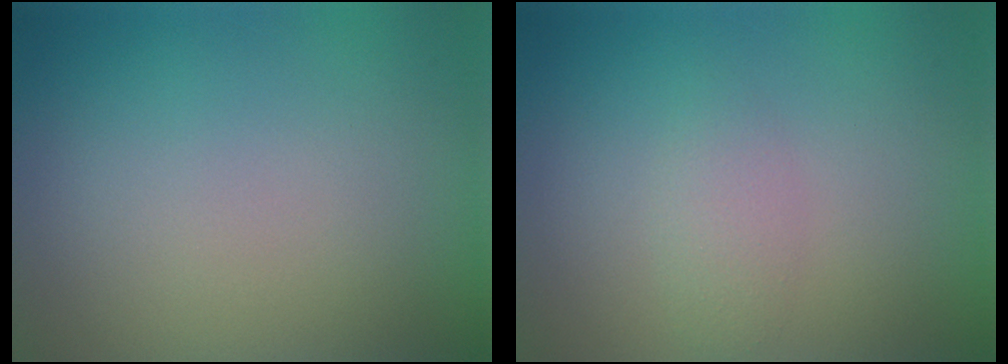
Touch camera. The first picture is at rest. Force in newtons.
{"total": 1.5, "press": 1.5, "slide": 0.0}